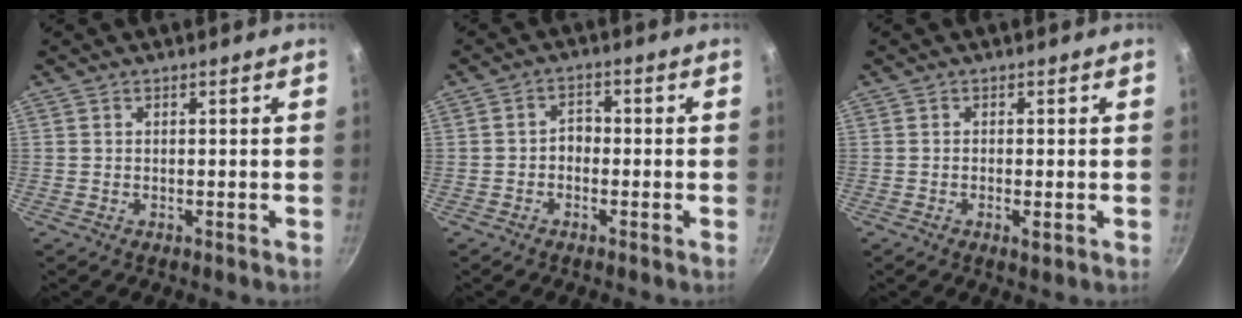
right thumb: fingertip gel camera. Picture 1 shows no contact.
{"total": 2.6, "force": [-1.2, 1.9, 1.4], "torque": [-0.011, 0.021, -0.027]}
{"total": 1.3, "force": [-0.5, 0.4, 1.2], "torque": [-0.023, -0.003, -0.010]}